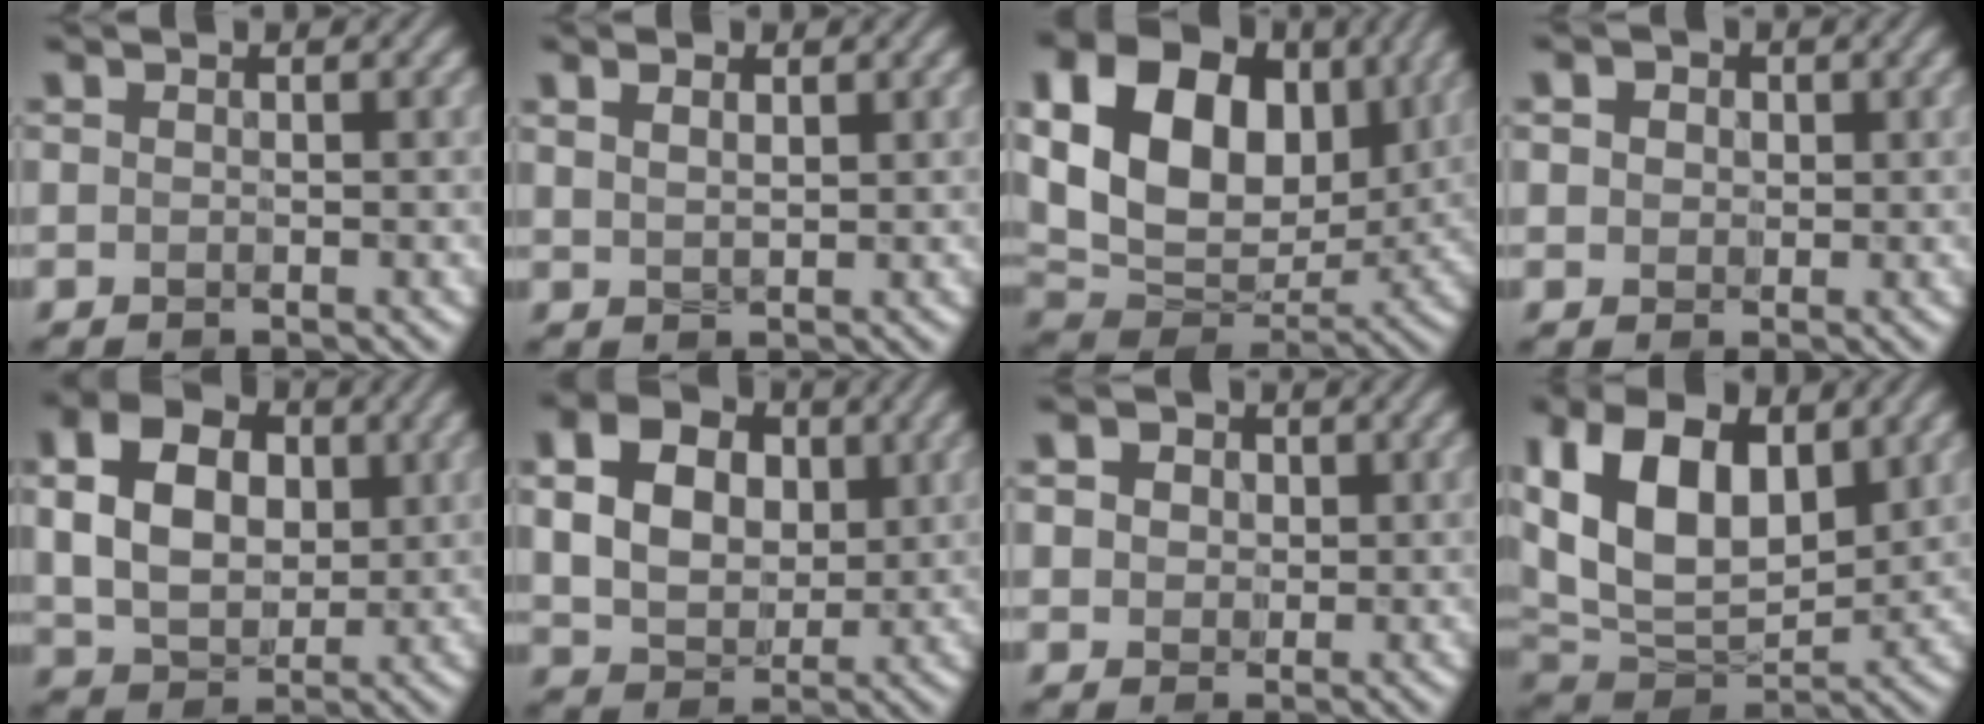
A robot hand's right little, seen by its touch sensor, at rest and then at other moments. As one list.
[{"total": 1.6, "force": [0.8, 0.8, 1.1], "torque": [-0.024, -0.001, 0.020]}, {"total": 15.7, "force": [3.9, 11.1, 10.3], "torque": [-0.211, 0.019, 0.075]}, {"total": 3.3, "force": [1.3, 2.6, 1.6], "torque": [-0.049, 0.011, 0.018]}, {"total": 8.5, "force": [1.4, 6.1, 5.7], "torque": [-0.133, 0.013, 0.022]}, {"total": 10.0, "force": [2.4, 7.7, 5.9], "torque": [-0.135, 0.022, 0.045]}, {"total": 5.3, "force": [2.2, 4.0, 2.7], "torque": [-0.074, 0.013, 0.025]}, {"total": 12.3, "force": [3.5, 7.4, 9.2], "torque": [-0.198, 0.001, 0.063]}]